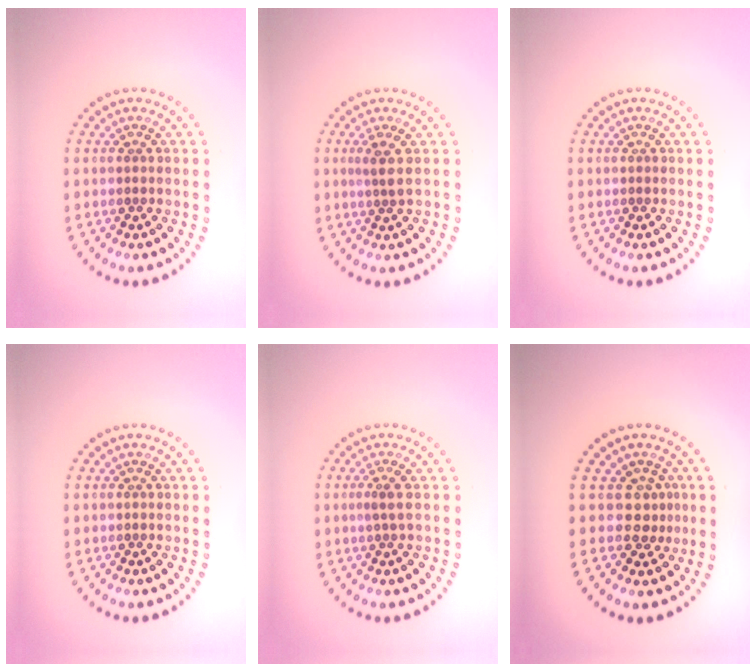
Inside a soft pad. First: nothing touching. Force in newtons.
{"total": 1.7, "press": 1.2, "slide": 1.3}
{"total": 0.0}
{"total": 0.0}
{"total": 1.1, "press": 0.6, "slide": 0.9}
{"total": 2.0, "press": 1.4, "slide": 1.4}